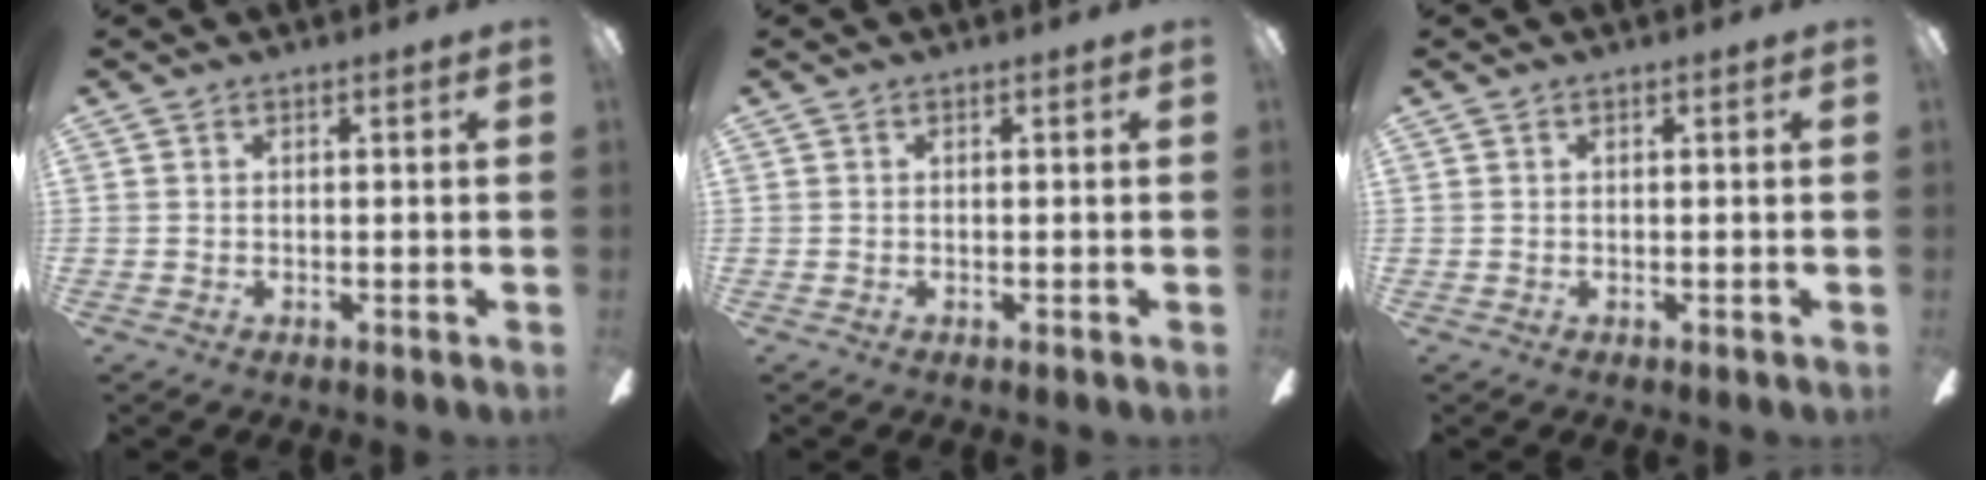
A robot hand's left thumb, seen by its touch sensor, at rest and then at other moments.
{"total": 0.0}
{"total": 0.0}